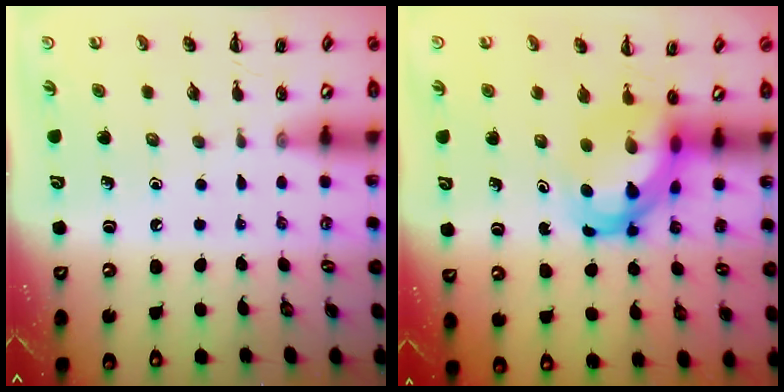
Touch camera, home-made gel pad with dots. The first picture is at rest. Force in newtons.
{"total": 5.8, "press": 5.7, "slide": 1.4}